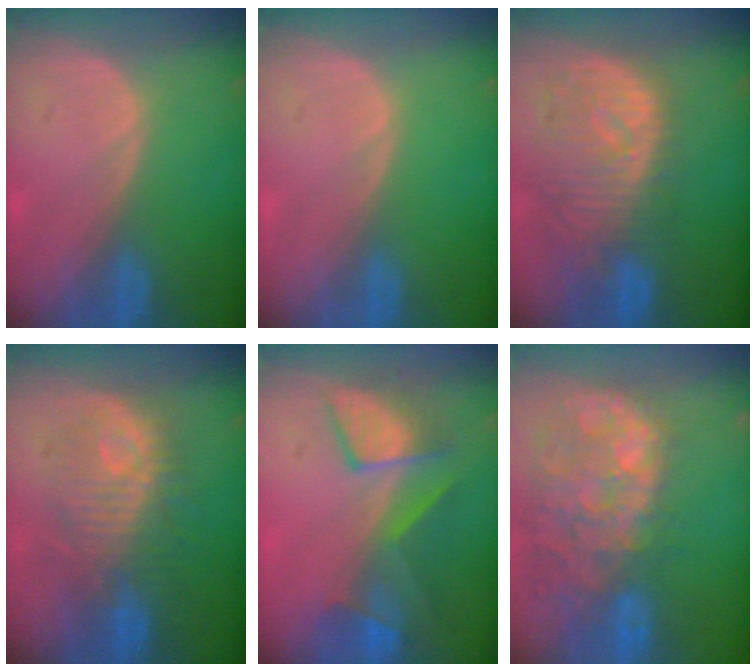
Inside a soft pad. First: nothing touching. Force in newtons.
{"total": 0.0}
{"total": 11.0, "press": 9.7, "slide": 5.3}
{"total": 9.9, "press": 9.9, "slide": 0.2}
{"total": 7.6, "press": 7.5, "slide": 1.1}
{"total": 14.1, "press": 11.6, "slide": 8.0}